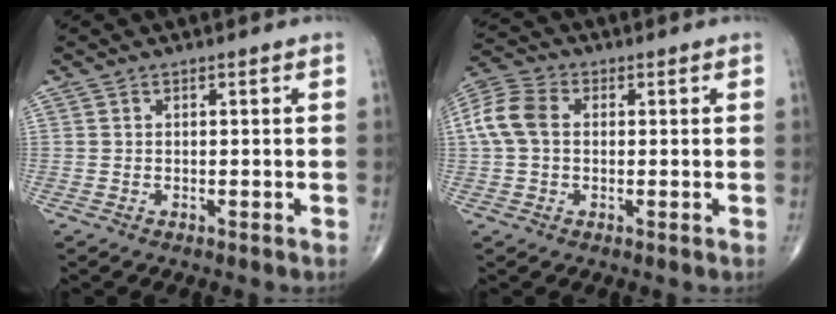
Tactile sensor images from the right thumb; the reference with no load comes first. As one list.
[{"total": 7.8, "force": [0.7, 5.5, 5.4], "torque": [-0.122, 0.024, 0.008]}]